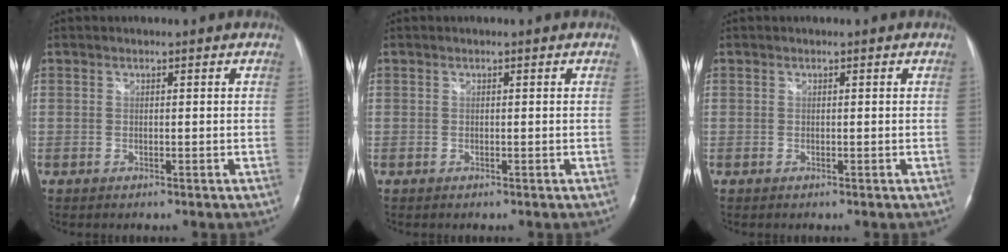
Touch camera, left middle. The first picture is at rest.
{"total": 0.0}
{"total": 0.0}